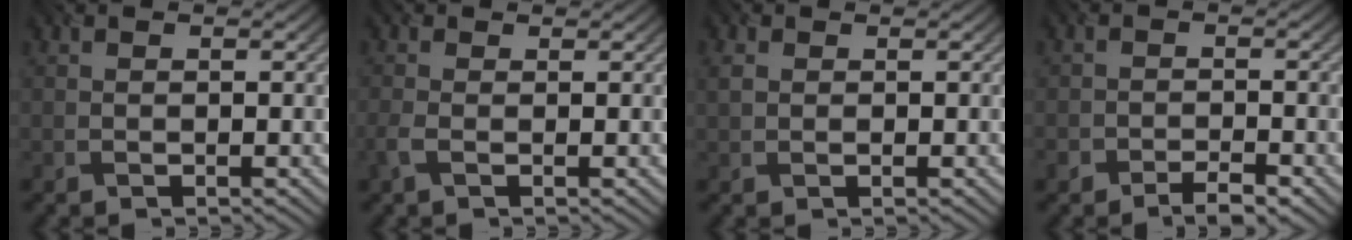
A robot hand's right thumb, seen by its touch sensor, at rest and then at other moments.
{"total": 1.8, "force": [-0.6, 1.0, 1.4], "torque": [-0.042, -0.006, -0.019]}
{"total": 1.2, "force": [0.8, 0.8, 0.4], "torque": [-0.020, 0.001, 0.012]}
{"total": 2.8, "force": [-2.2, 1.3, 1.1], "torque": [-0.015, -0.004, -0.043]}